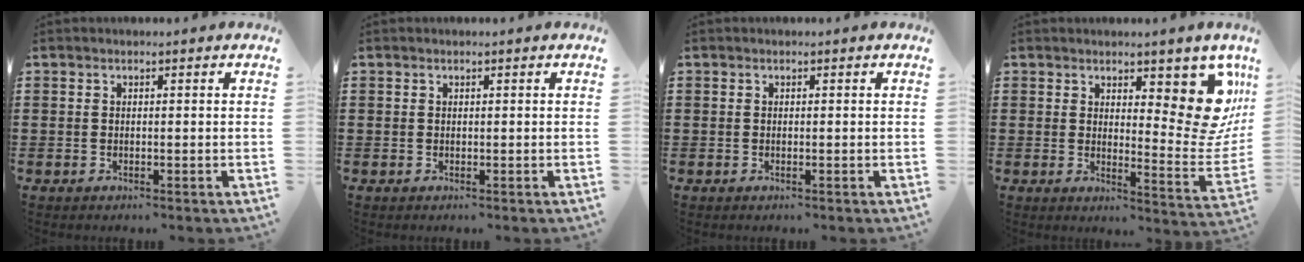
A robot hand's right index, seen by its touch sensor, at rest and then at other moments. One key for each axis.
{"total": 0.0}
{"total": 0.0}
{"total": 10.3, "fx": 5.7, "fy": 3.8, "fz": 7.7, "tx": -0.091, "ty": -0.048, "tz": 0.101}